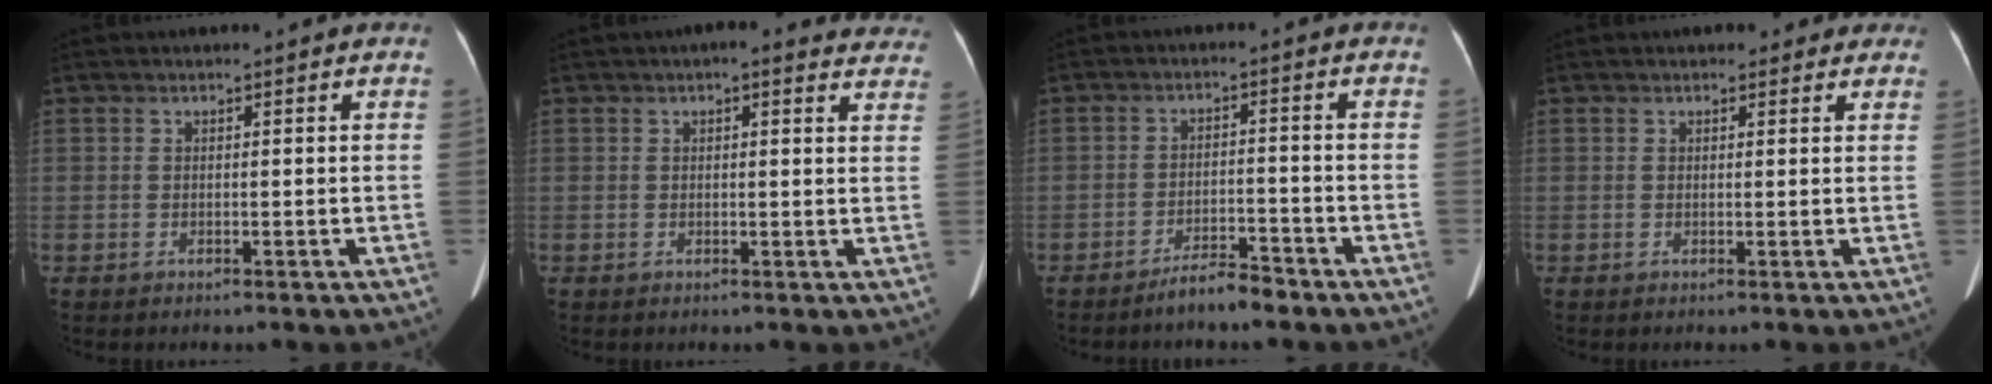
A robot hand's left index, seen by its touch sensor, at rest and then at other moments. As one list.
[{"total": 9.7, "force": [8.2, 2.8, 4.2], "torque": [-0.023, 0.009, 0.067]}, {"total": 4.1, "force": [-3.7, 0.6, 1.7], "torque": [-0.034, -0.004, -0.068]}, {"total": 4.4, "force": [3.6, 2.0, 1.5], "torque": [0.002, 0.013, 0.032]}]